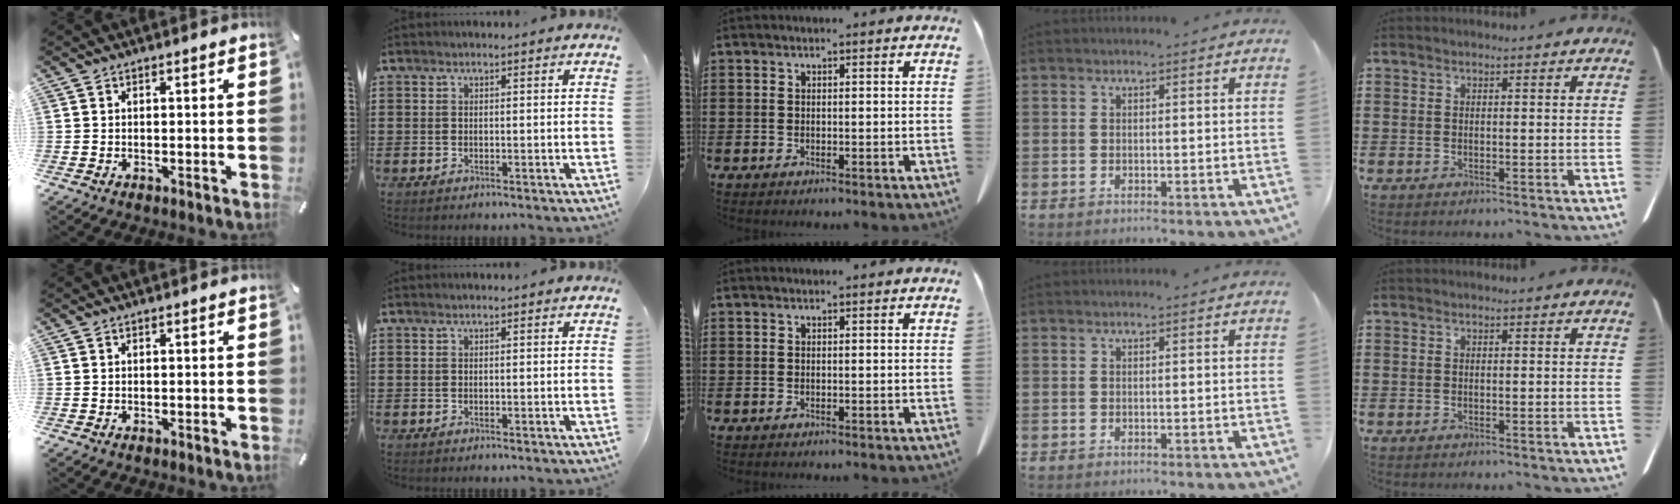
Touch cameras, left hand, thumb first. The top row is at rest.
{}